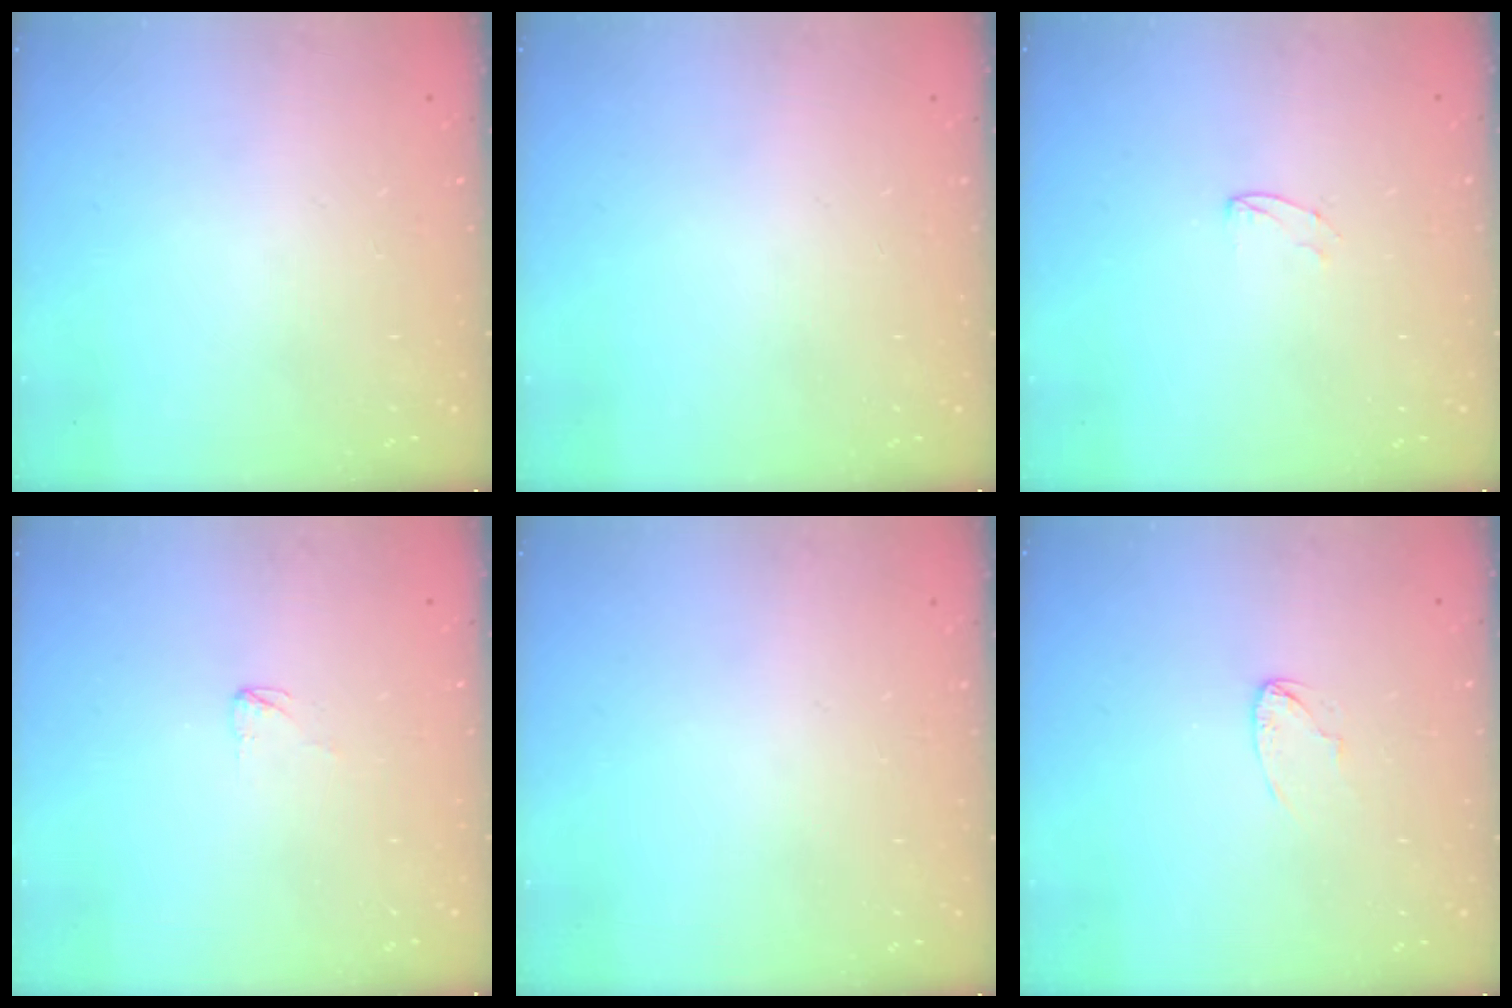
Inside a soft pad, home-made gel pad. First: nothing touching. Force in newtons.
{"total": 0.0}
{"total": 3.8, "press": 3.8, "slide": 0.4}
{"total": 2.3, "press": 2.3, "slide": 0.2}
{"total": 0.0}
{"total": 2.6, "press": 2.6, "slide": 0.2}